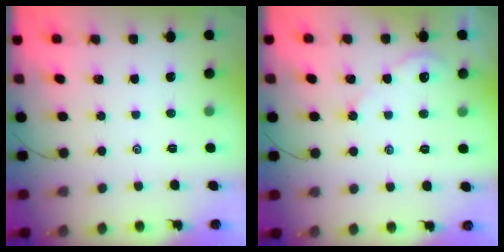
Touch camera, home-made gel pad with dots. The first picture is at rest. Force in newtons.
{"total": 2.1, "press": 2.1, "slide": 0.3}